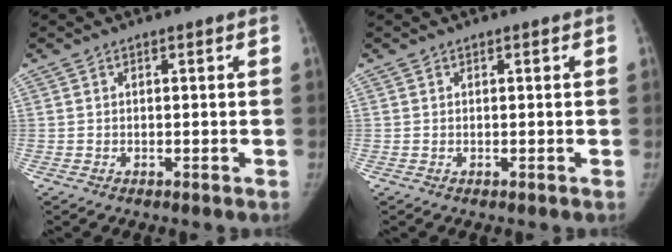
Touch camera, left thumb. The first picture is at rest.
{"total": 0.0}